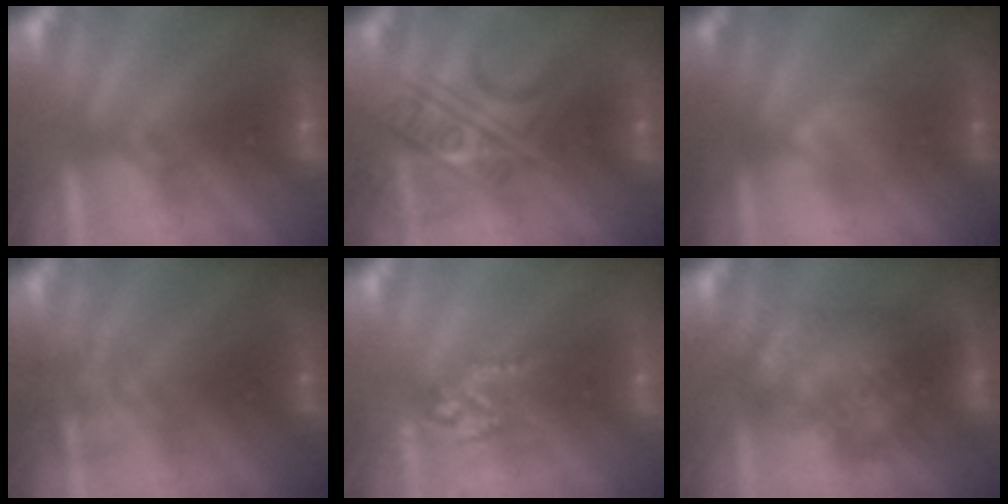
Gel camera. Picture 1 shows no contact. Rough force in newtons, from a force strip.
{"total": 2.5}
{"total": 2.2}
{"total": 1.8}
{"total": 2.8}
{"total": 3.7}